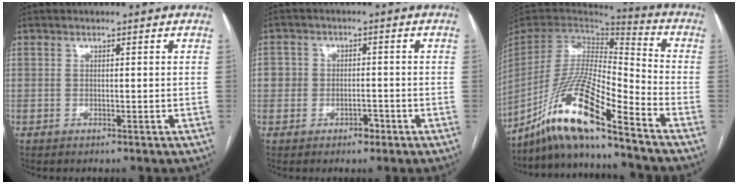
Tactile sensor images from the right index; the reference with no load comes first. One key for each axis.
{"total": 3.9, "fx": -1.4, "fy": 3.3, "fz": 1.5, "tx": -0.011, "ty": 0.015, "tz": -0.018}
{"total": 16.3, "fx": -12.0, "fy": 0.7, "fz": 11.0, "tx": -0.216, "ty": -0.007, "tz": -0.225}